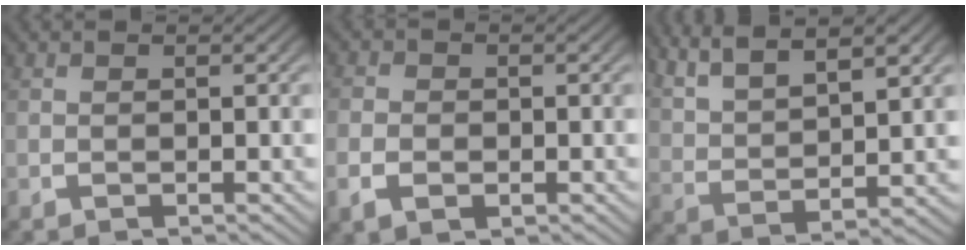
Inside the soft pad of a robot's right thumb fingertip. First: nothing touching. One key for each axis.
{"total": 2.6, "fx": -0.7, "fy": 2.1, "fz": 1.3, "tx": -0.026, "ty": -0.006, "tz": -0.013}
{"total": 7.8, "fx": 5.5, "fy": 3.2, "fz": 4.4, "tx": -0.082, "ty": 0.007, "tz": 0.103}